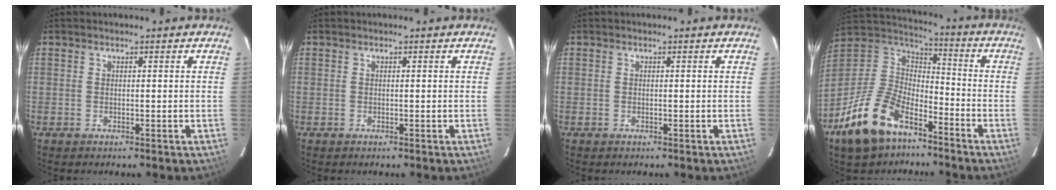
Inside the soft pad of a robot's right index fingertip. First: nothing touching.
{"total": 0.0}
{"total": 0.0}
{"total": 19.5, "force": [-11.6, 10.7, 11.4], "torque": [-0.256, -0.003, -0.208]}